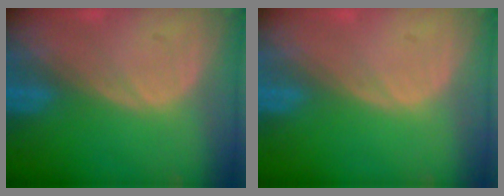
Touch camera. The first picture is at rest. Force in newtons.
{"total": 0.0}